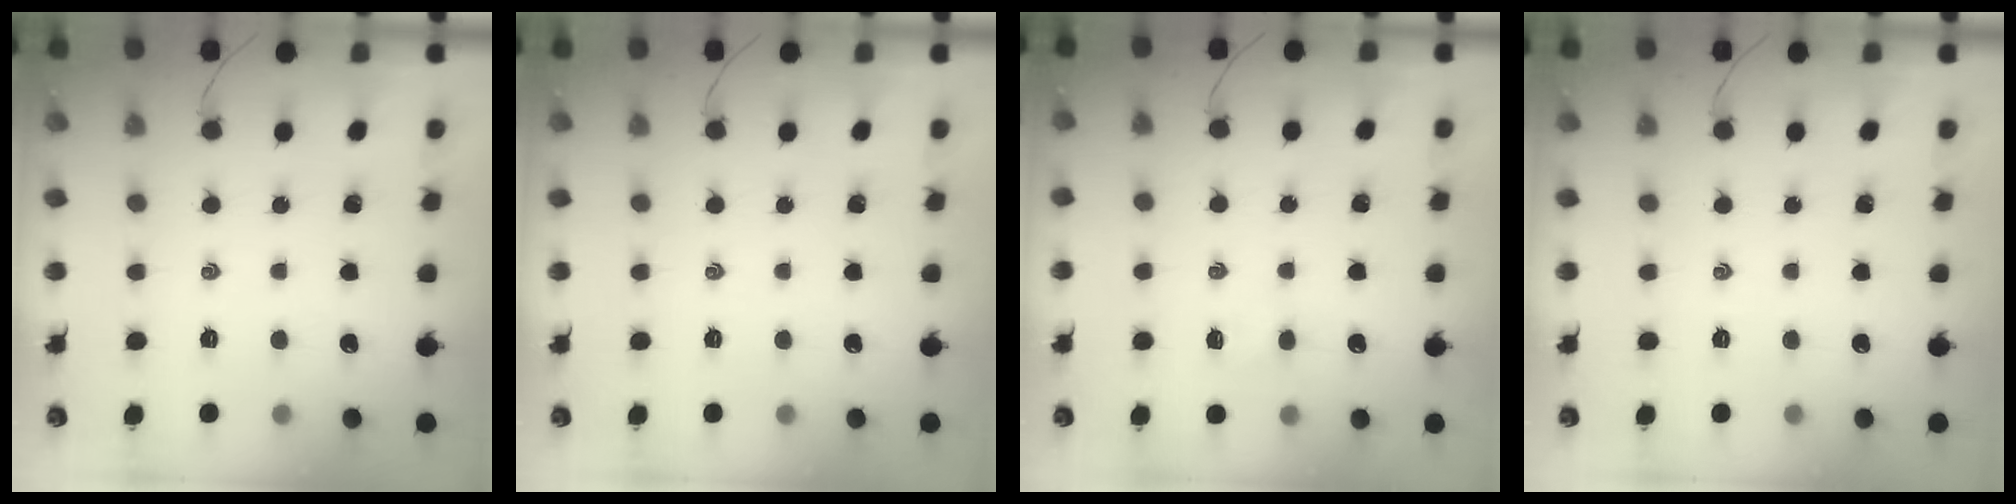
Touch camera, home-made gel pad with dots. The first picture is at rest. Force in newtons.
{"total": 0.0}
{"total": 2.6, "press": 2.5, "slide": 0.9}
{"total": 0.0}